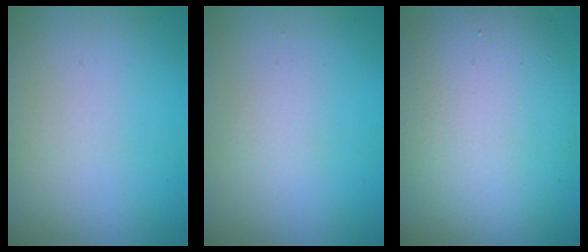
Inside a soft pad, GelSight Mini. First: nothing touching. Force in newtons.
{"total": 1.0, "press": 0.9, "slide": 0.1}
{"total": 10.1, "press": 10.1, "slide": 0.5}